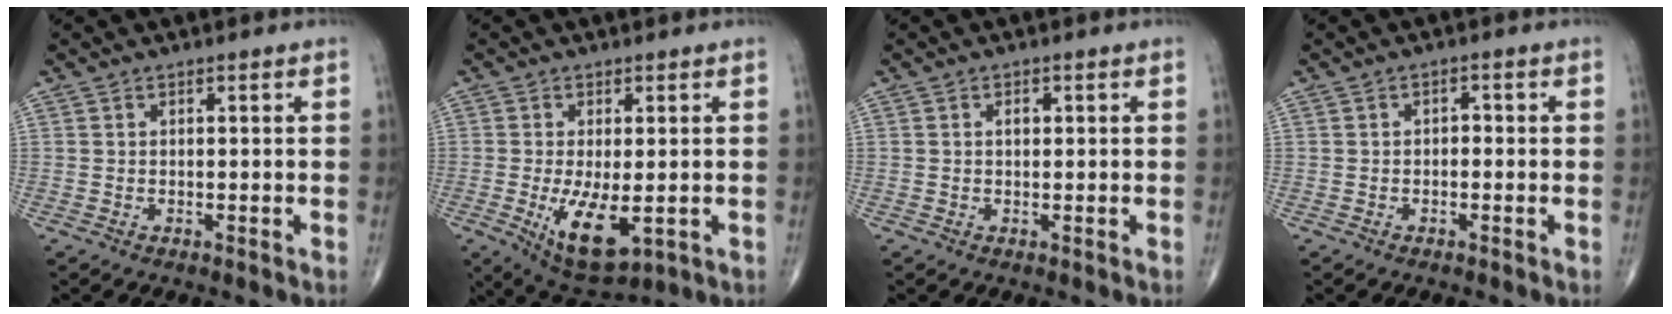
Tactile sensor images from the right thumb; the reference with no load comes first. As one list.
[{"total": 9.8, "force": [-2.1, 4.2, 8.6], "torque": [-0.145, -0.025, -0.022]}, {"total": 1.7, "force": [0.1, 1.2, 1.2], "torque": [-0.013, 0.004, -0.001]}, {"total": 1.4, "force": [-0.2, 1.0, 1.0], "torque": [-0.006, 0.007, -0.009]}]